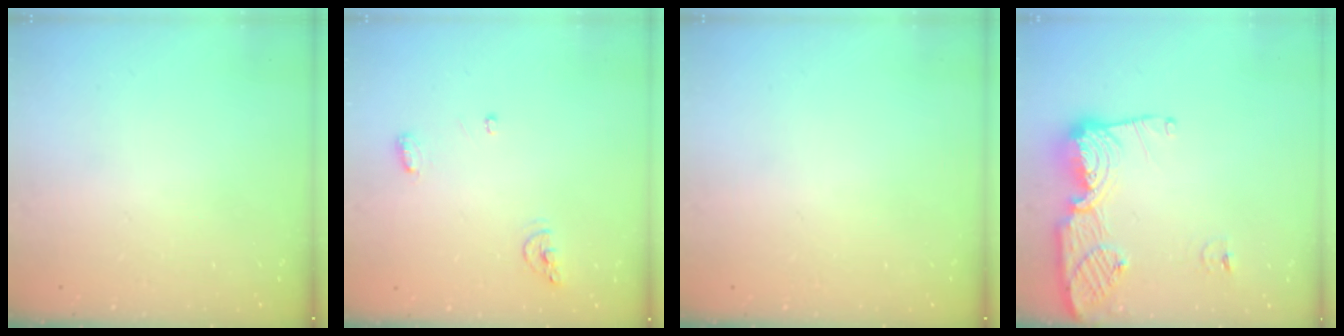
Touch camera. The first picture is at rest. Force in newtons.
{"total": 6.5, "press": 6.5, "slide": 0.5}
{"total": 0.0}
{"total": 14.0, "press": 13.9, "slide": 1.4}